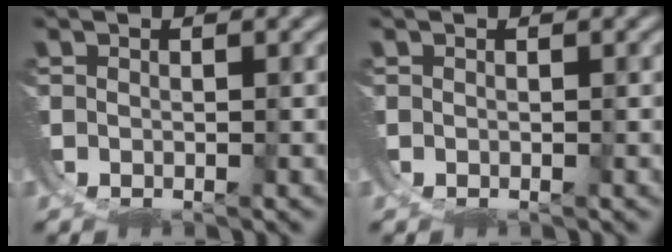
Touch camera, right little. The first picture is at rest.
{"total": 0.0}